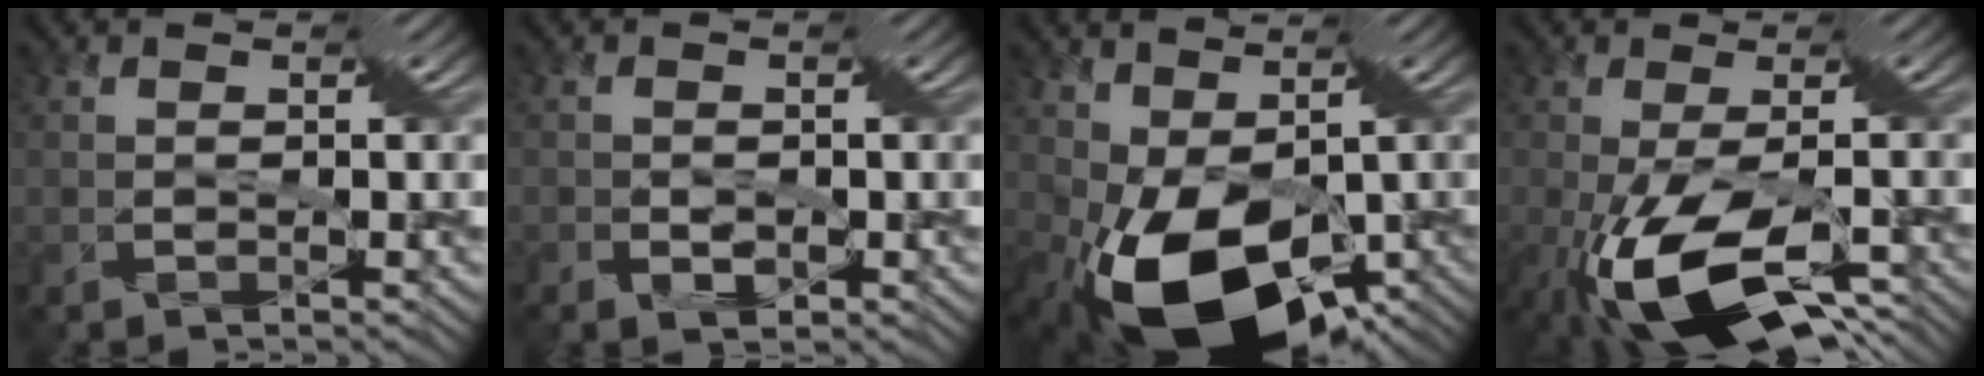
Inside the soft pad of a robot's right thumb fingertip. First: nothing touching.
{"total": 2.0, "force": [-0.8, 1.3, 1.2], "torque": [-0.003, -0.001, -0.020]}
{"total": 13.8, "force": [-3.2, 7.9, 10.9], "torque": [-0.203, -0.036, -0.045]}
{"total": 13.1, "force": [-5.7, 5.3, 10.5], "torque": [-0.215, -0.052, -0.085]}